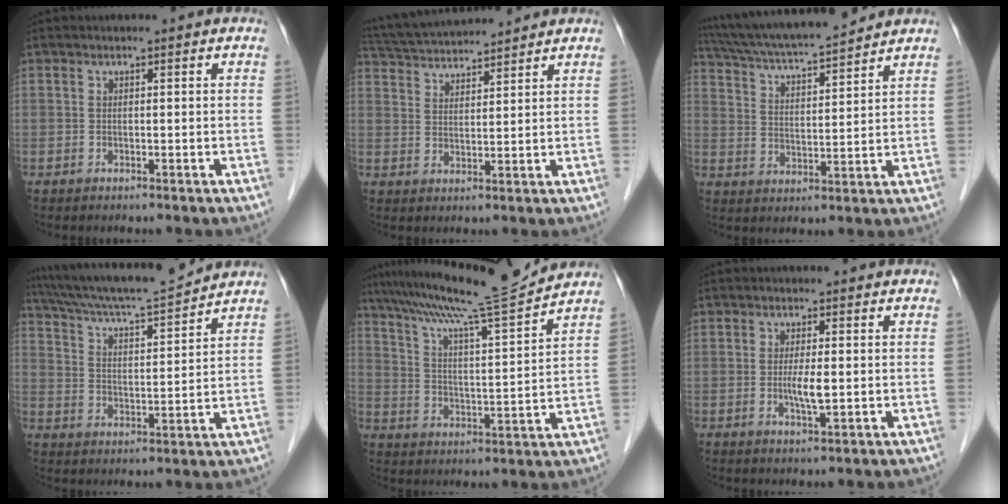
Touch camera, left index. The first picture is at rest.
{"total": 10.9, "force": [10.3, 0.6, 3.4], "torque": [-0.074, 0.030, 0.175]}
{"total": 15.2, "force": [13.8, 0.7, 6.3], "torque": [-0.119, 0.018, 0.229]}
{"total": 14.5, "force": [13.5, -0.2, 5.2], "torque": [-0.100, 0.003, 0.219]}
{"total": 14.1, "force": [12.8, -2.1, 5.6], "torque": [-0.101, -0.016, 0.203]}
{"total": 3.1, "force": [-0.3, 0.4, 3.0], "torque": [-0.062, -0.008, -0.005]}